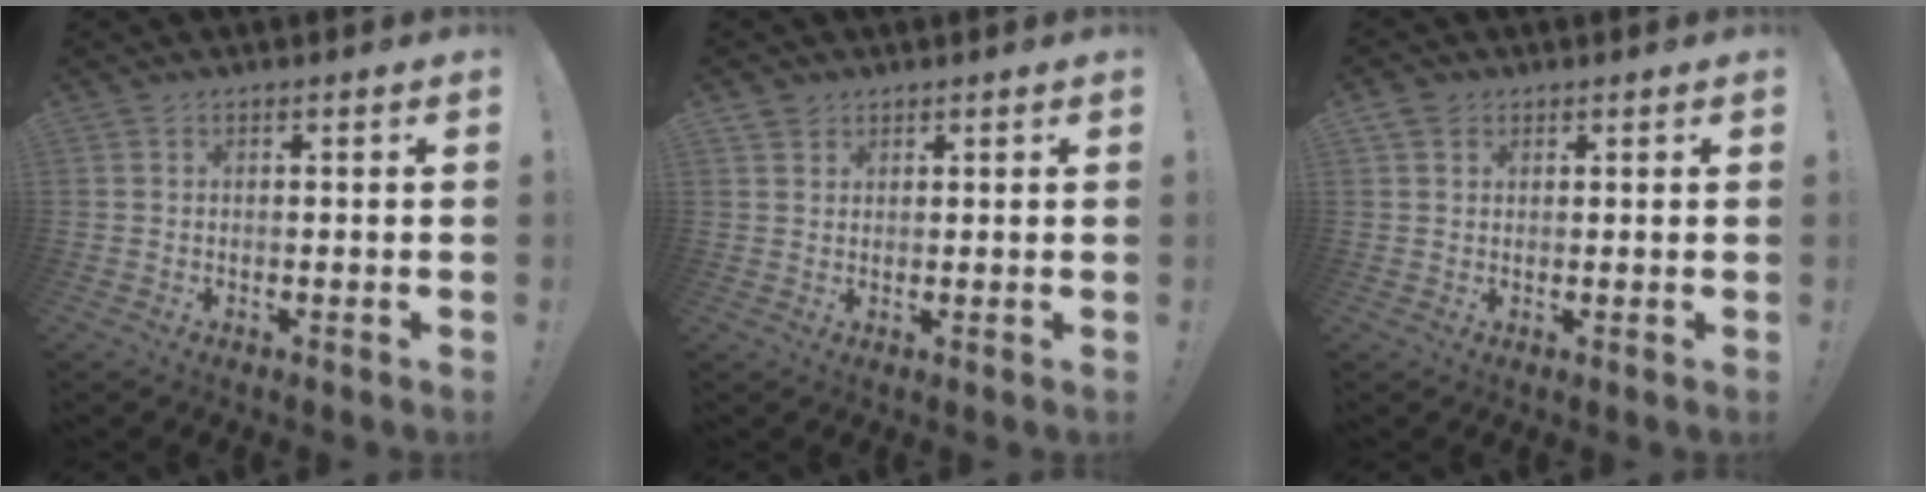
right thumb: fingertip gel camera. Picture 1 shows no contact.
{"total": 2.3, "force": [1.7, 1.5, 0.1], "torque": [0.009, -0.011, 0.030]}
{"total": 3.0, "force": [1.8, 2.2, 0.9], "torque": [-0.006, -0.007, 0.032]}